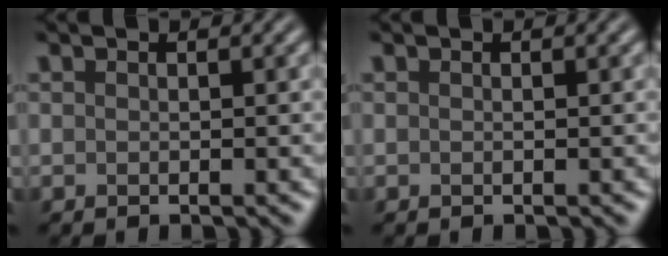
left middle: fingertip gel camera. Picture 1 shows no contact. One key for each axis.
{"total": 0.0}